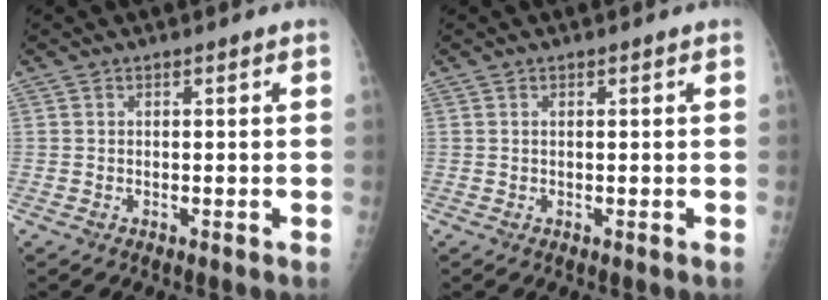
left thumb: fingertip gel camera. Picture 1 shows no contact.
{"total": 0.0}